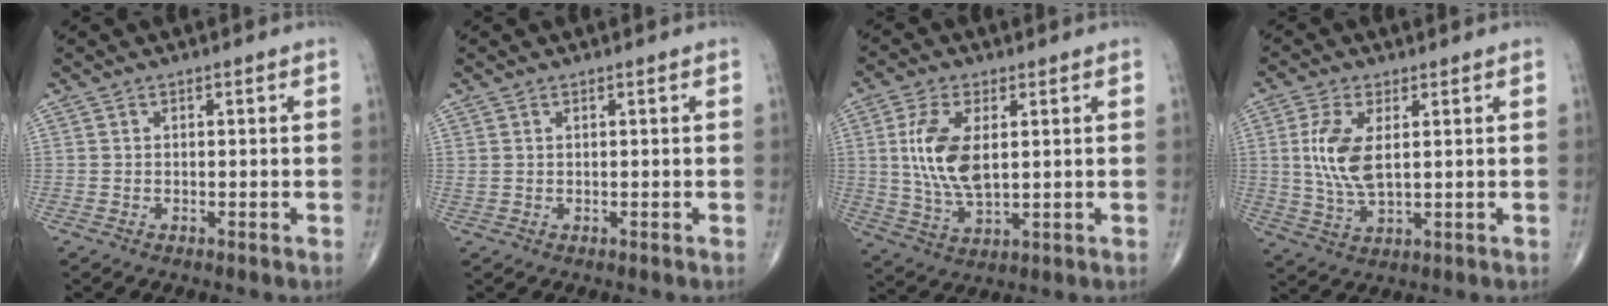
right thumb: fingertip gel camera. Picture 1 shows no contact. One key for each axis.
{"total": 0.7, "fx": 0.3, "fy": 0.4, "fz": 0.4, "tx": -0.009, "ty": 0.007, "tz": 0.009}
{"total": 11.0, "fx": 1.8, "fy": 5.3, "fz": 9.4, "tx": -0.193, "ty": -0.013, "tz": 0.040}
{"total": 8.7, "fx": 1.5, "fy": 3.9, "fz": 7.6, "tx": -0.168, "ty": -0.010, "tz": 0.036}